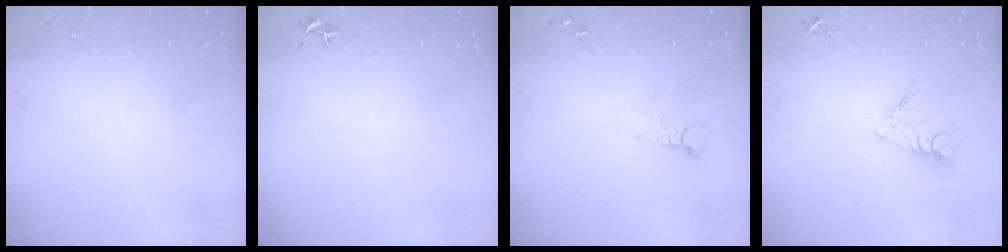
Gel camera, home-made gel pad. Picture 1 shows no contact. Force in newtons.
{"total": 0.7, "press": 0.6, "slide": 0.5}
{"total": 3.5, "press": 3.5, "slide": 0.2}
{"total": 10.9, "press": 10.8, "slide": 0.9}